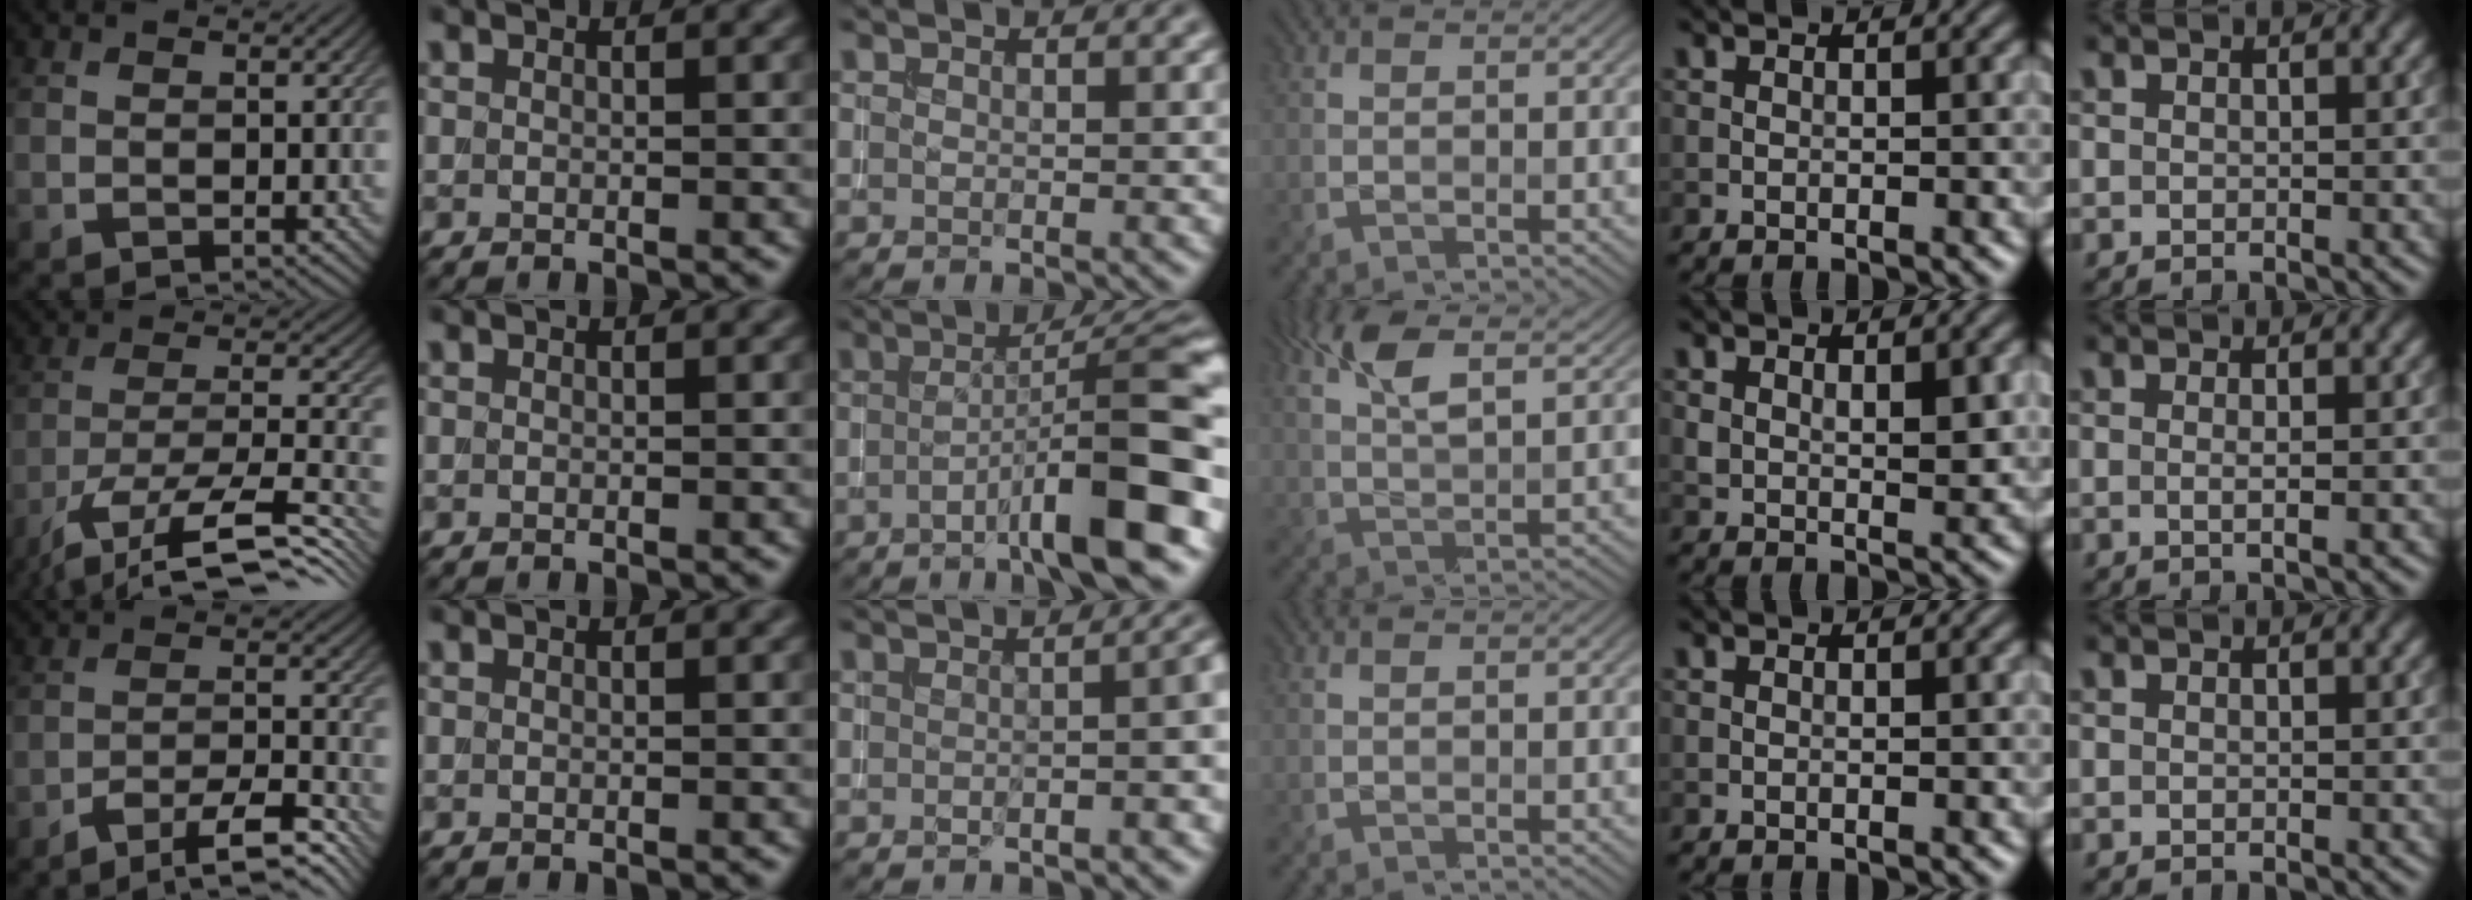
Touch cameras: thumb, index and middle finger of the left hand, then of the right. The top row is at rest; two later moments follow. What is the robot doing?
{"motion": "extract", "object": "backpack"}